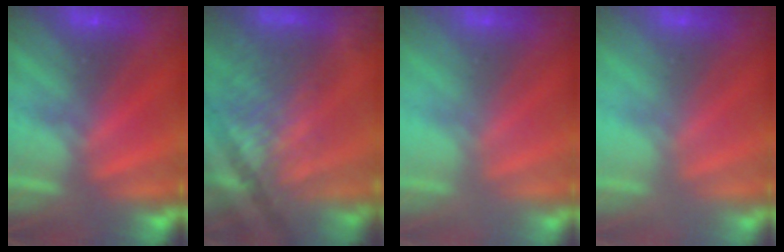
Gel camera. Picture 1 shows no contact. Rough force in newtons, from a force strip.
{"total": 4.7}
{"total": 2.8}
{"total": 2.8}